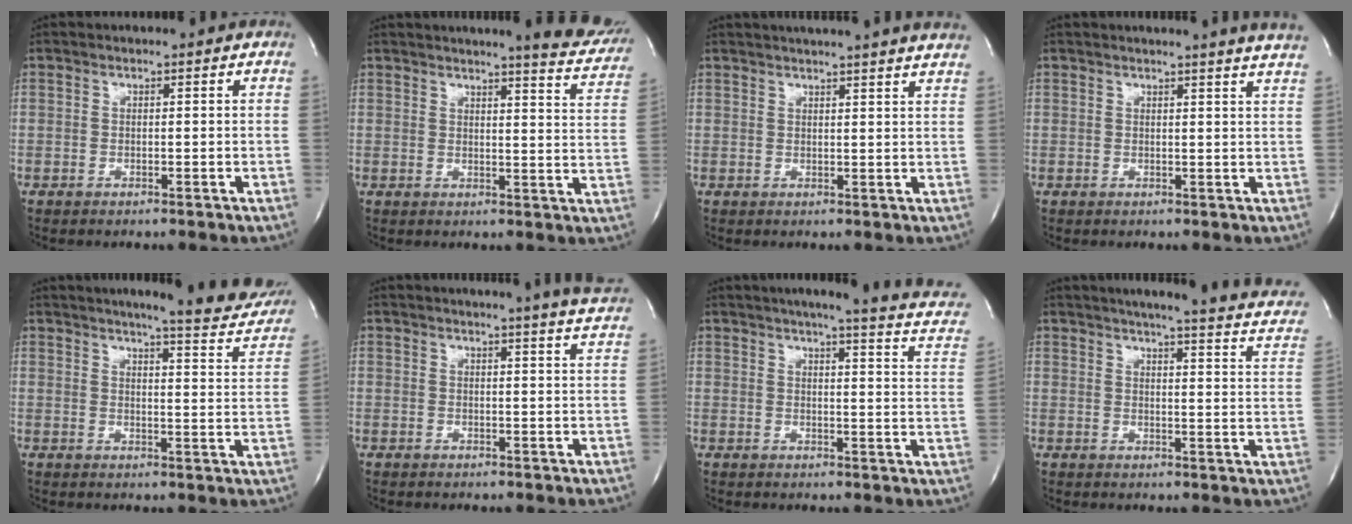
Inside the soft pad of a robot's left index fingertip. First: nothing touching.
{"total": 10.8, "force": [10.0, 0.6, 4.1], "torque": [-0.038, -0.049, 0.095]}
{"total": 14.6, "force": [13.5, -0.3, 5.7], "torque": [-0.094, -0.005, 0.158]}
{"total": 7.0, "force": [6.4, -1.2, 2.4], "torque": [-0.029, -0.028, 0.049]}
{"total": 15.1, "force": [13.6, 1.2, 6.5], "torque": [-0.077, -0.050, 0.150]}
{"total": 9.2, "force": [8.5, -1.3, 3.3], "torque": [-0.045, -0.037, 0.078]}
{"total": 16.1, "force": [12.3, 1.4, 10.2], "torque": [-0.139, -0.017, 0.127]}
{"total": 21.2, "force": [17.7, 2.2, 11.5], "torque": [-0.156, -0.026, 0.191]}